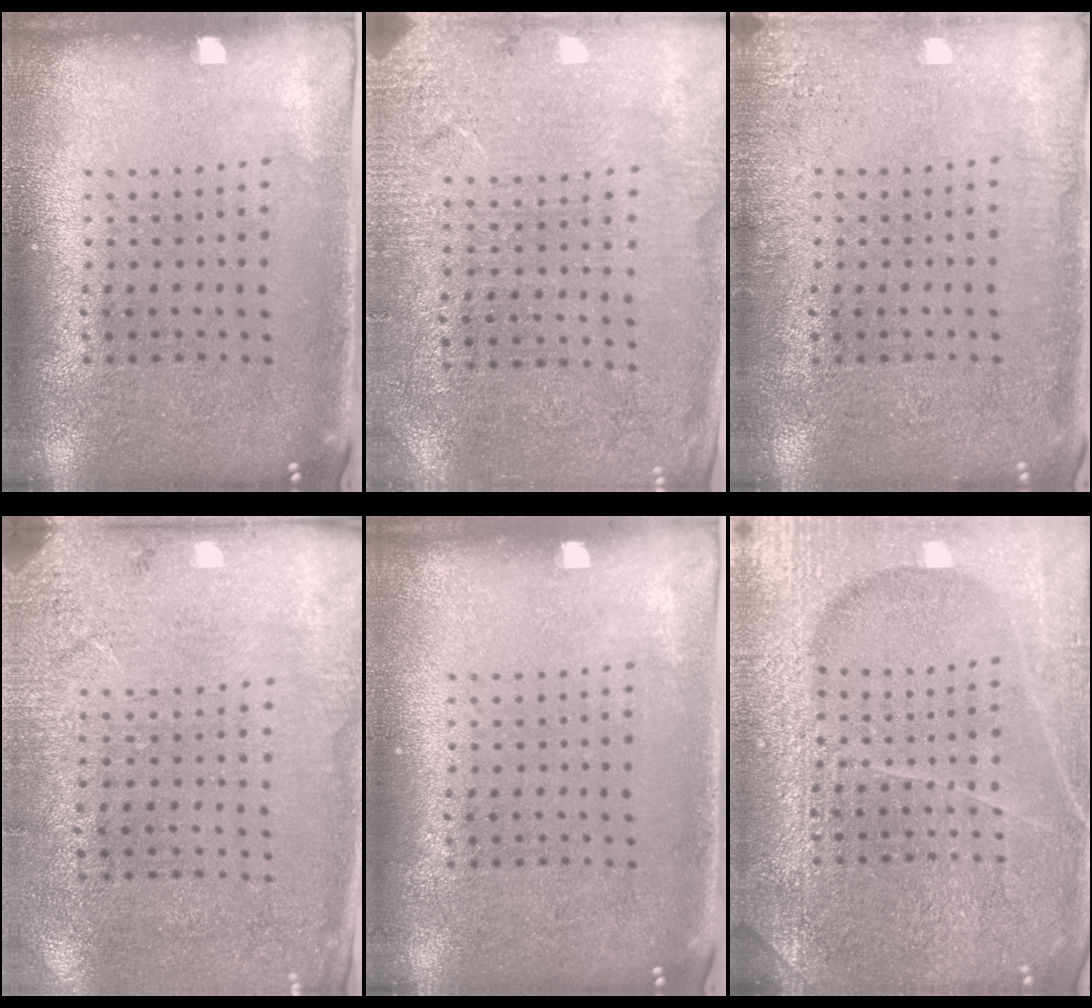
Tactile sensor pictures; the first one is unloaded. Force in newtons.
{"total": 2.7, "press": 2.7, "slide": 0.1}
{"total": 2.5, "press": 2.4, "slide": 0.5}
{"total": 2.7, "press": 2.3, "slide": 1.3}
{"total": 0.0}
{"total": 6.4, "press": 6.4, "slide": 0.8}